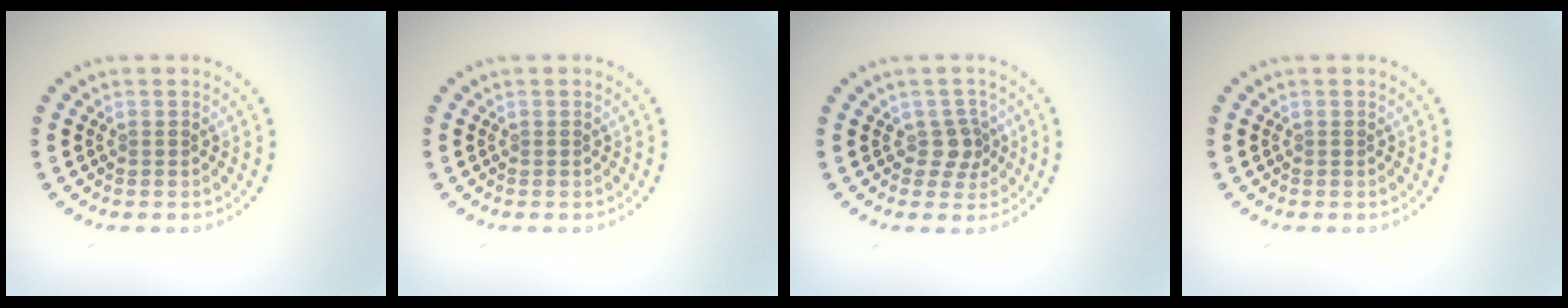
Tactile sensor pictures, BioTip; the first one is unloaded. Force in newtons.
{"total": 0.0}
{"total": 2.0, "press": 1.7, "slide": 1.1}
{"total": 0.0}